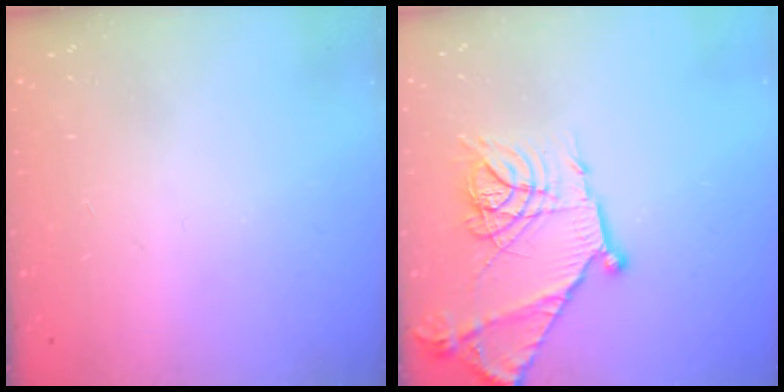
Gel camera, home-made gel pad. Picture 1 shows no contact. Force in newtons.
{"total": 16.5, "press": 16.4, "slide": 1.1}